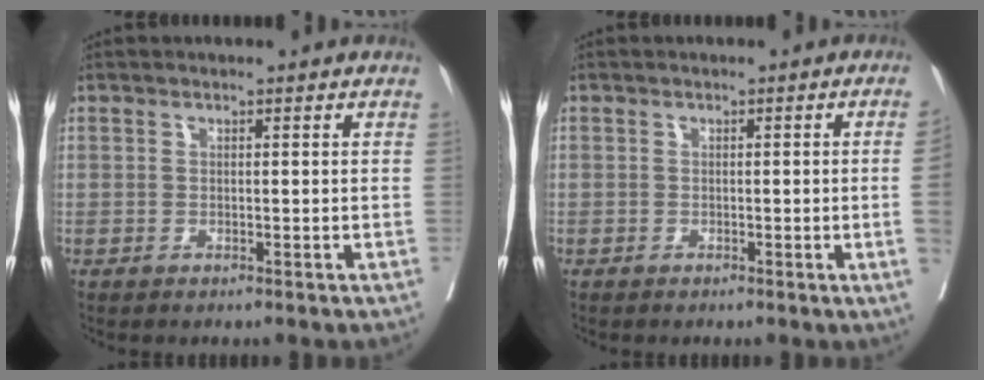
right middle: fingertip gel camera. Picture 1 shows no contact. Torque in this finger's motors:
{"motor_torque": [-0.23, -0.65, -0.35, -0.21]}